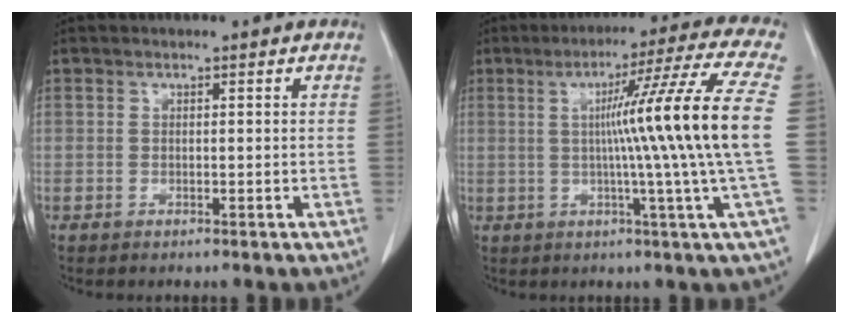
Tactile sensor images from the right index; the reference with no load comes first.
{"total": 16.3, "force": [0.6, -3.5, 16.0], "torque": [-0.225, -0.004, -0.001]}